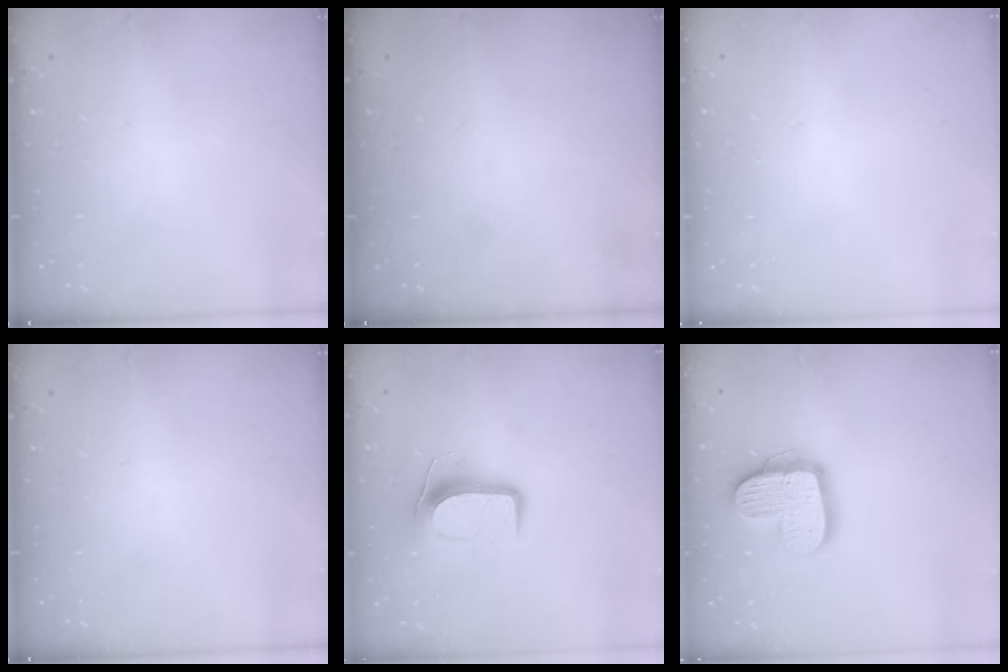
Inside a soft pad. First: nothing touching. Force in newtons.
{"total": 0.0}
{"total": 0.0}
{"total": 0.0}
{"total": 8.8, "press": 8.8, "slide": 0.6}
{"total": 16.1, "press": 16.1, "slide": 1.3}